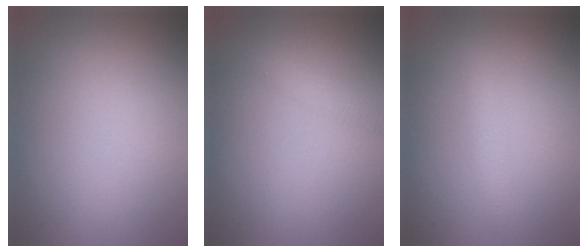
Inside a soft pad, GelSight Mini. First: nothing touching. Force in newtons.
{"total": 0.9, "press": 0.9, "slide": 0.1}
{"total": 1.1, "press": 1.1, "slide": 0.1}